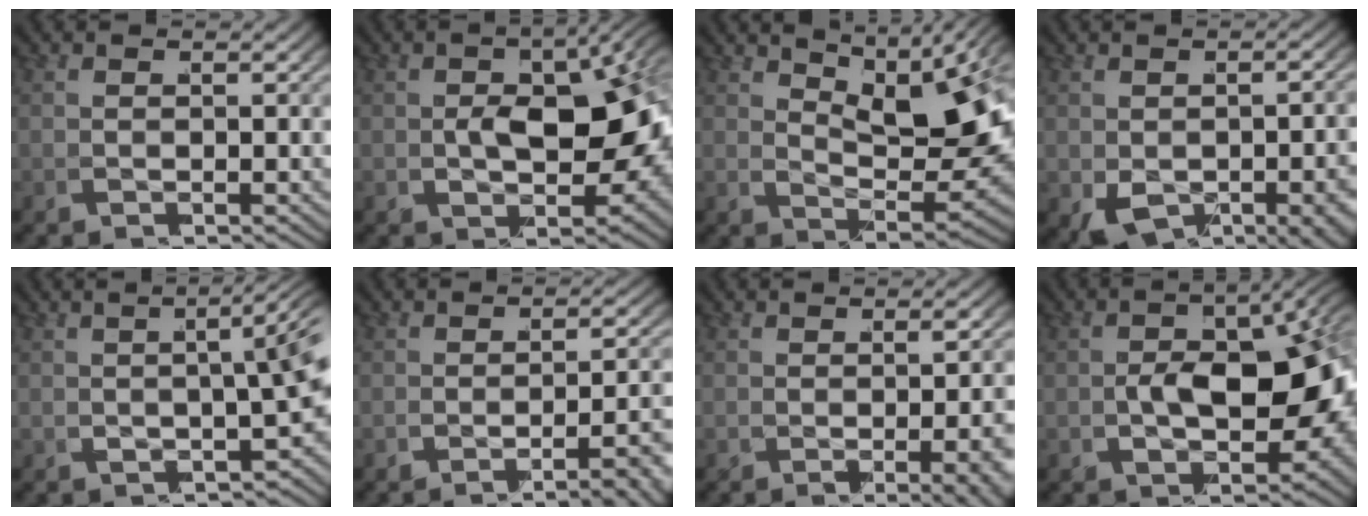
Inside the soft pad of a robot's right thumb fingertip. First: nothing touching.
{"total": 9.1, "force": [0.3, 5.1, 7.6], "torque": [-0.085, 0.001, 0.013]}
{"total": 9.4, "force": [2.8, 4.7, 7.6], "torque": [-0.079, -0.007, 0.053]}
{"total": 5.3, "force": [-2.0, 2.8, 4.1], "torque": [-0.051, -0.019, -0.014]}
{"total": 4.8, "force": [0.9, 1.8, 4.4], "torque": [-0.032, 0.031, 0.005]}
{"total": 4.4, "force": [-2.9, 0.4, 3.3], "torque": [-0.037, 0.012, -0.050]}
{"total": 4.6, "force": [-0.9, 0.9, 4.4], "torque": [-0.045, 0.002, -0.012]}
{"total": 9.3, "force": [-0.8, 5.3, 7.6], "torque": [-0.102, -0.008, -0.002]}